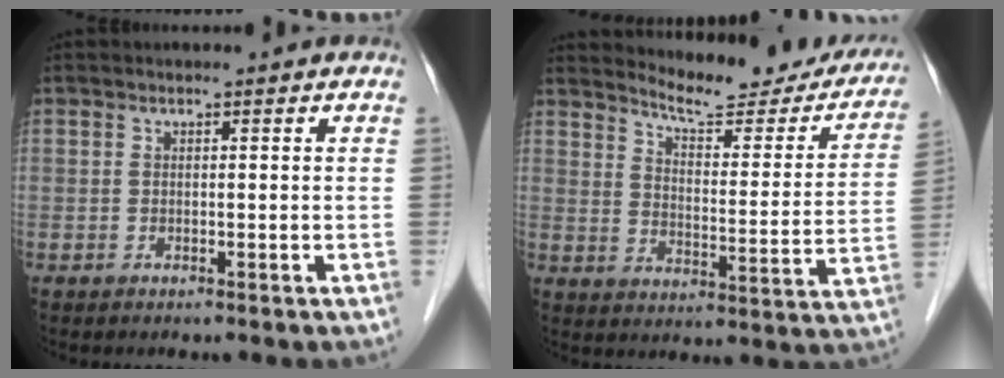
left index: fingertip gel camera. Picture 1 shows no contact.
{"total": 18.2, "force": [17.0, 3.7, 5.5], "torque": [-0.060, -0.057, 0.203]}